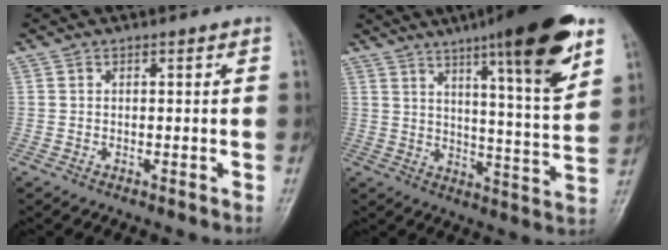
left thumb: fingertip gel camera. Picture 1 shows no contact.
{"total": 19.5, "force": [11.2, 3.0, 15.6], "torque": [-0.200, -0.054, 0.163]}